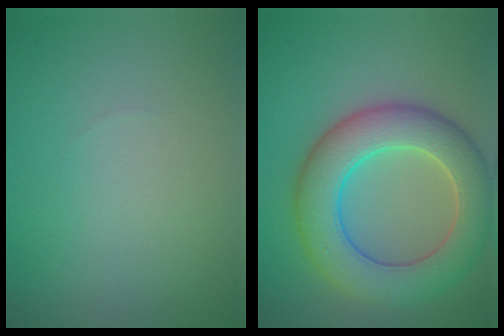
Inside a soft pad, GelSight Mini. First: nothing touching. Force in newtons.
{"total": 8.7, "press": 8.7, "slide": 0.4}